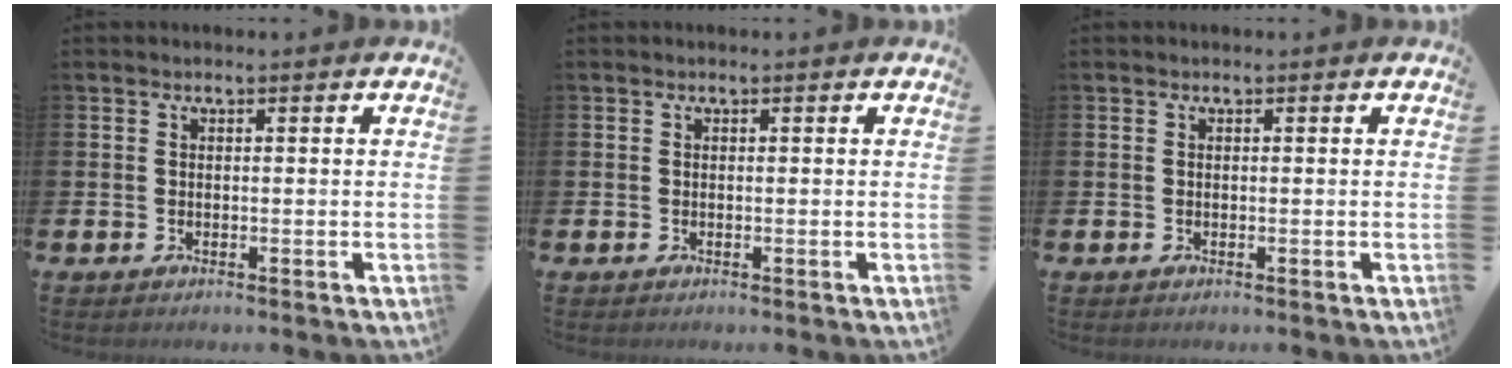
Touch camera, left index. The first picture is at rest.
{"total": 0.0}
{"total": 0.0}